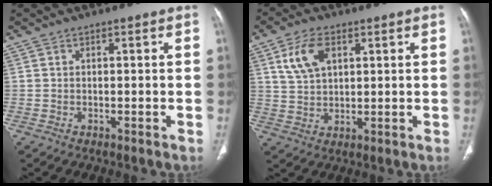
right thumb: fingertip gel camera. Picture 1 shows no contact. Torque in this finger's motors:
{"motor_torque": [-0.60, 0.80, 0.08, -0.26, 0.08]}